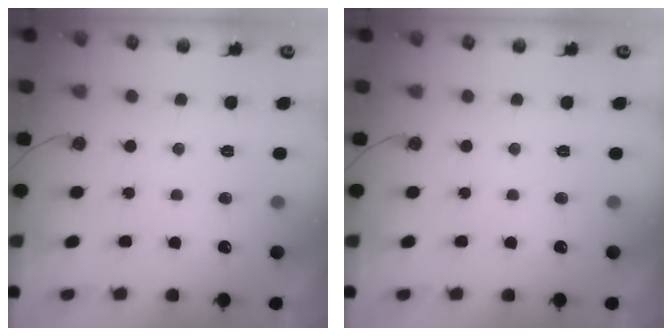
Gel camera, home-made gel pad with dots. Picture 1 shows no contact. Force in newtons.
{"total": 0.0}